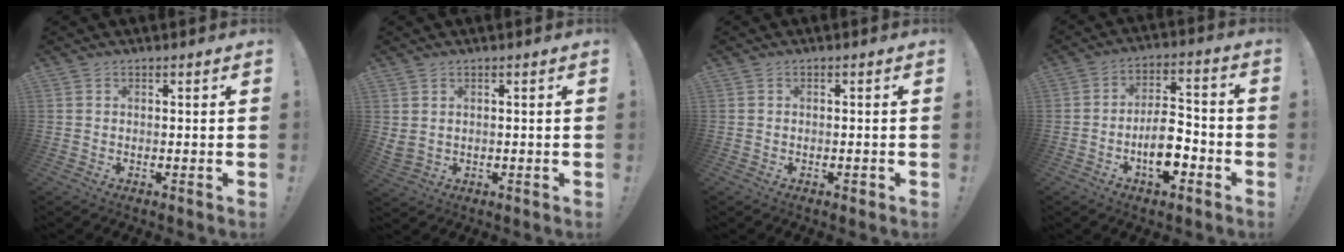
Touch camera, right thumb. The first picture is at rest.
{"total": 2.7, "force": [1.6, 1.7, 1.3], "torque": [-0.019, -0.004, 0.031]}
{"total": 0.8, "force": [-0.4, 0.4, 0.6], "torque": [-0.007, 0.002, -0.006]}
{"total": 10.9, "force": [-4.4, 5.8, 8.1], "torque": [-0.126, 0.025, -0.076]}